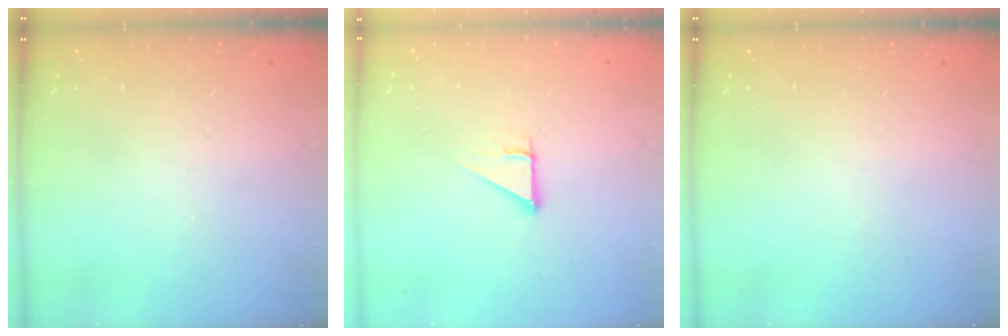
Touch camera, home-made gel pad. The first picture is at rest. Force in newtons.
{"total": 3.0, "press": 3.0, "slide": 0.1}
{"total": 0.0}